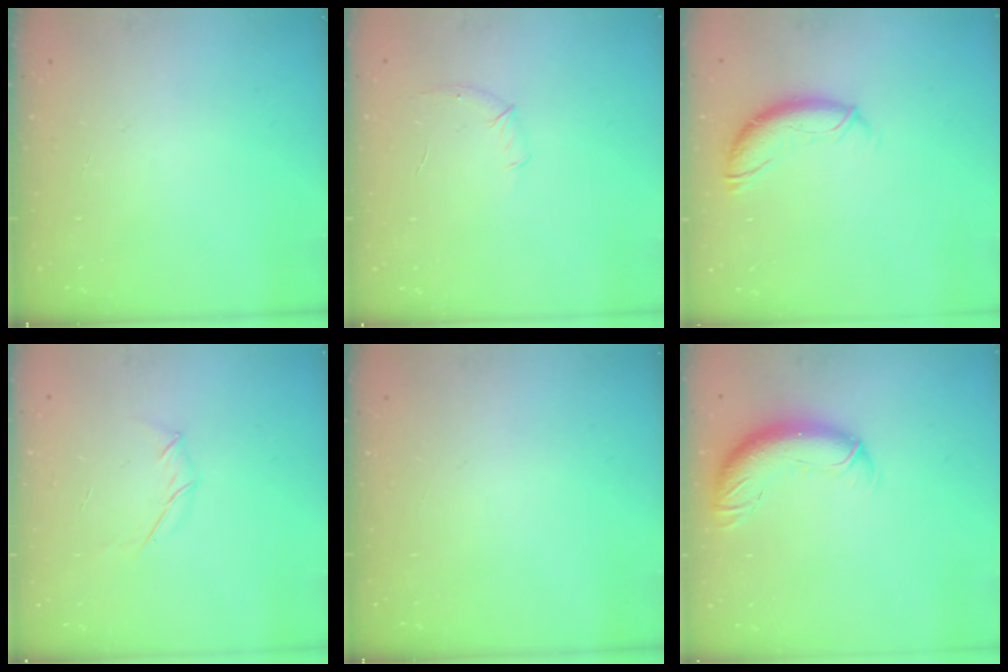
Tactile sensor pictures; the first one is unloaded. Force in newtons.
{"total": 6.2, "press": 6.0, "slide": 1.6}
{"total": 10.7, "press": 10.6, "slide": 1.4}
{"total": 3.7, "press": 3.6, "slide": 1.0}
{"total": 0.0}
{"total": 12.4, "press": 12.0, "slide": 2.9}